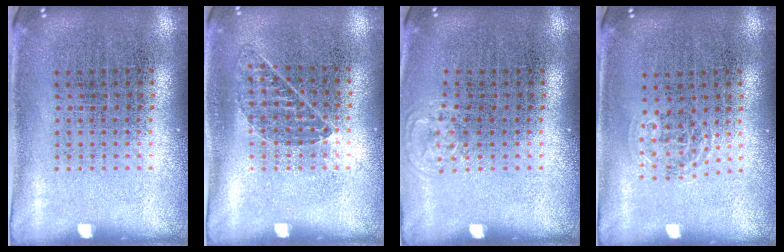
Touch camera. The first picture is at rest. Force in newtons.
{"total": 0.8, "press": 0.7, "slide": 0.3}
{"total": 0.5, "press": 0.5, "slide": 0.1}
{"total": 0.8, "press": 0.6, "slide": 0.6}